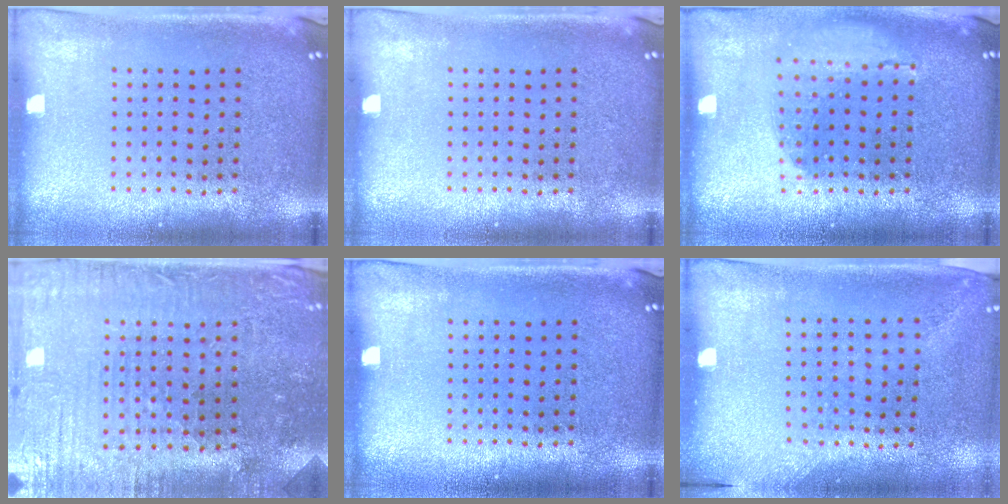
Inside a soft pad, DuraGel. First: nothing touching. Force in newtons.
{"total": 0.0}
{"total": 1.1, "press": 1.1, "slide": 0.2}
{"total": 1.6, "press": 1.5, "slide": 0.5}
{"total": 0.0}
{"total": 1.4, "press": 1.0, "slide": 1.0}